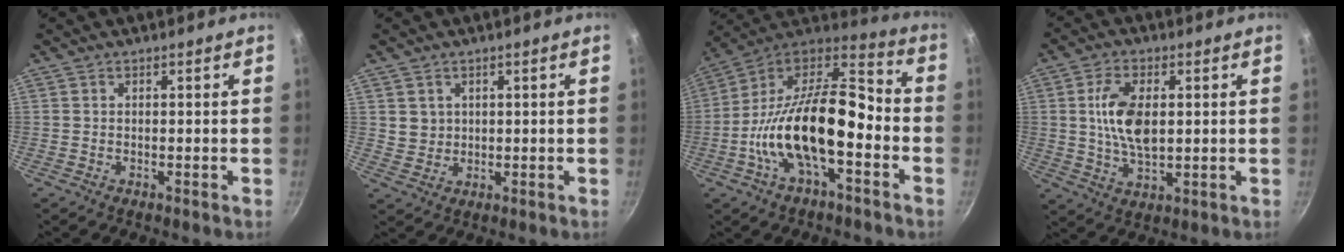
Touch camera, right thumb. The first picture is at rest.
{"total": 3.2, "force": [1.1, 2.9, 0.8], "torque": [0.005, 0.005, 0.027]}
{"total": 22.7, "force": [-5.7, 10.3, 19.5], "torque": [-0.338, 0.047, -0.120]}
{"total": 10.2, "force": [1.5, 5.4, 8.5], "torque": [-0.150, -0.005, 0.029]}